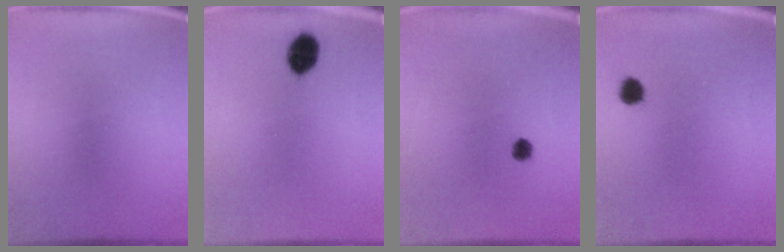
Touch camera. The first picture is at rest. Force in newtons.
{"total": 6.3}
{"total": 1.7}
{"total": 2.5}